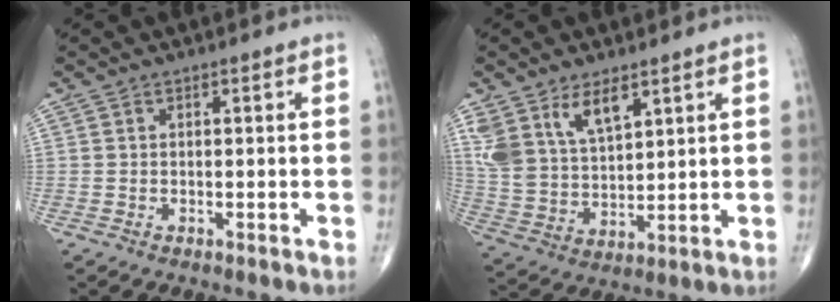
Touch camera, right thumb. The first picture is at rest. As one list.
[{"total": 10.7, "force": [6.2, 5.3, 6.8], "torque": [-0.119, -0.024, 0.134]}]